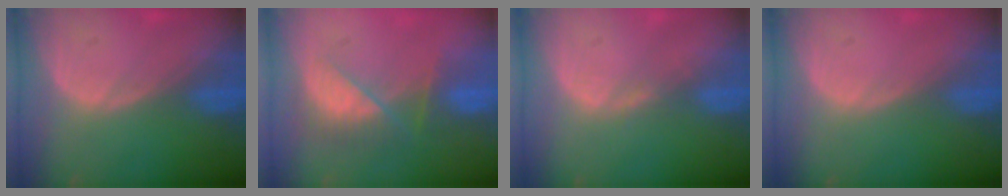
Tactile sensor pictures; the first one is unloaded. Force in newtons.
{"total": 7.9, "press": 7.0, "slide": 3.7}
{"total": 1.1, "press": 1.1, "slide": 0.2}
{"total": 0.0}